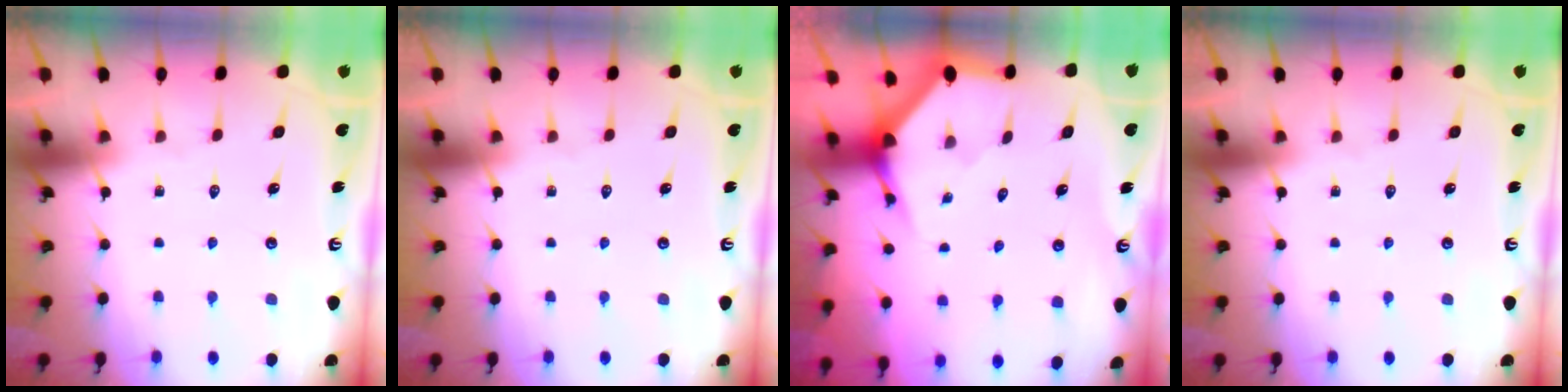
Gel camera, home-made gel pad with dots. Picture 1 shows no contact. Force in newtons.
{"total": 0.0}
{"total": 3.4, "press": 3.4, "slide": 0.1}
{"total": 0.0}